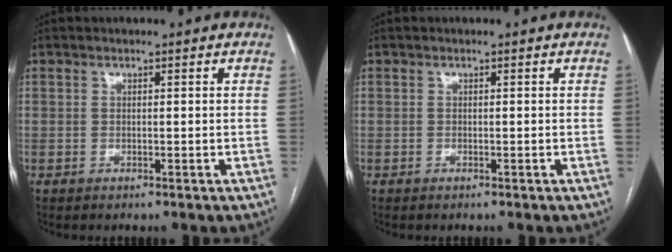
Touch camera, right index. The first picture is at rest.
{"total": 0.0}